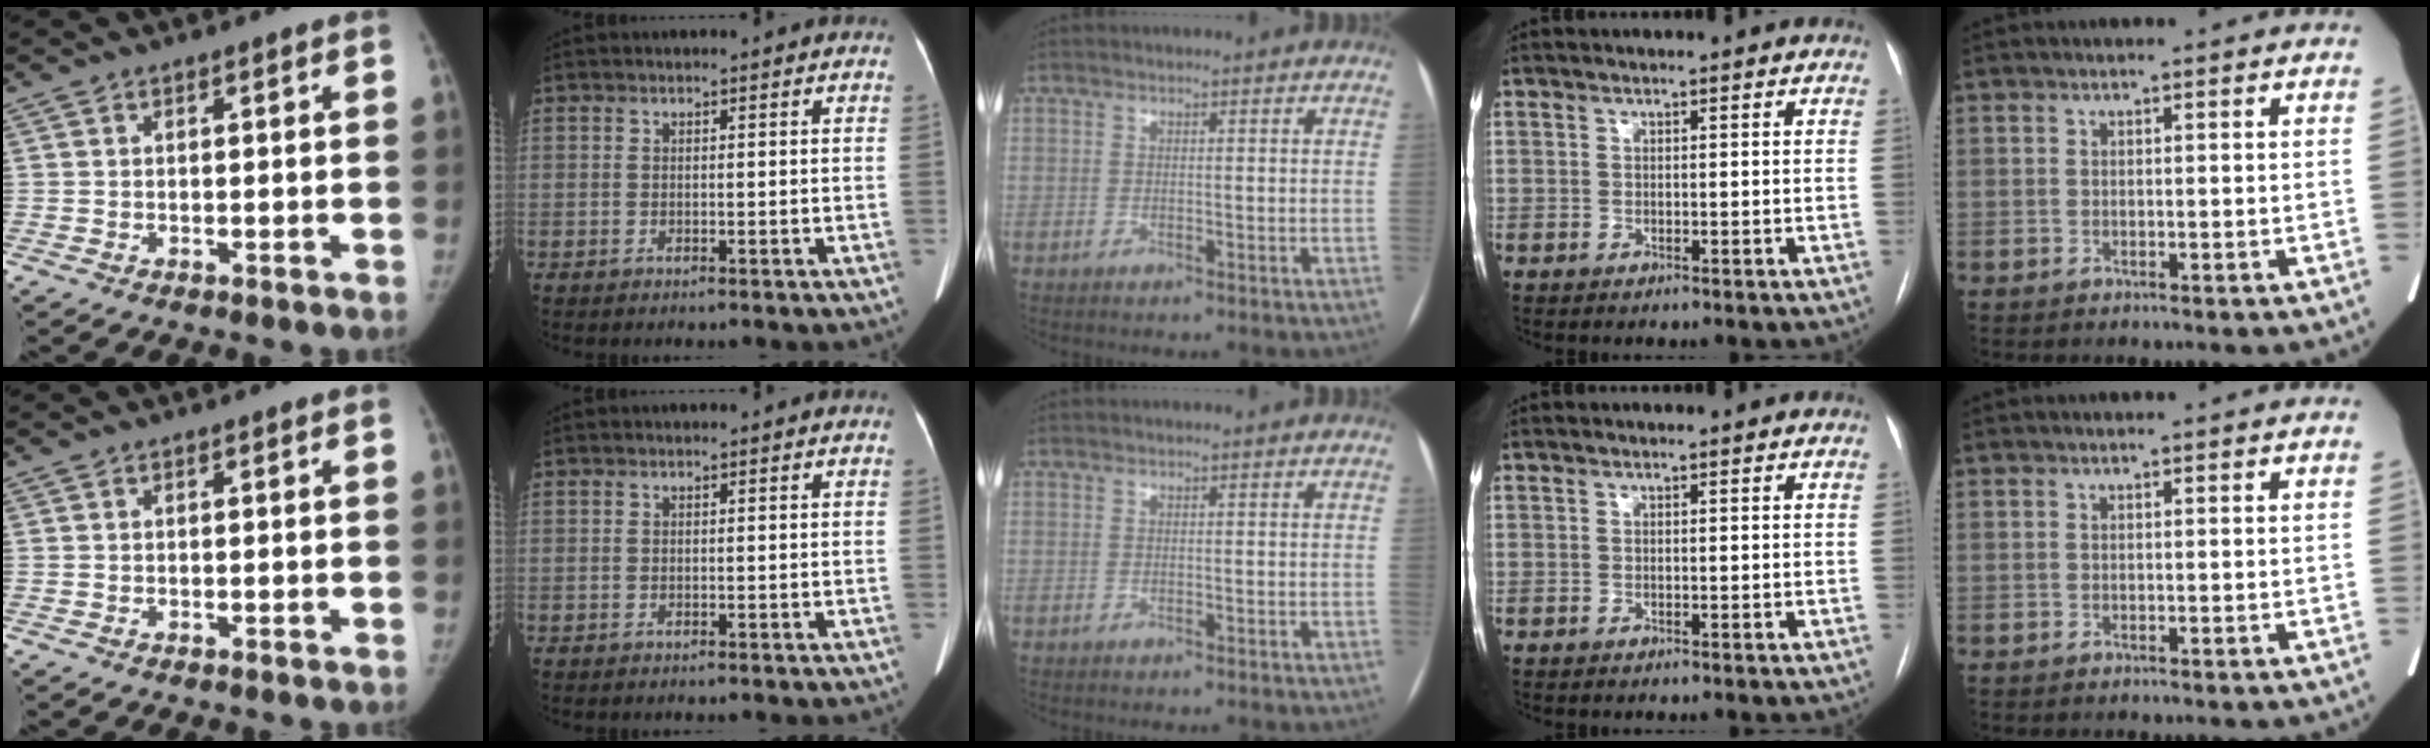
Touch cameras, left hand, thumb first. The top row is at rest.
{}